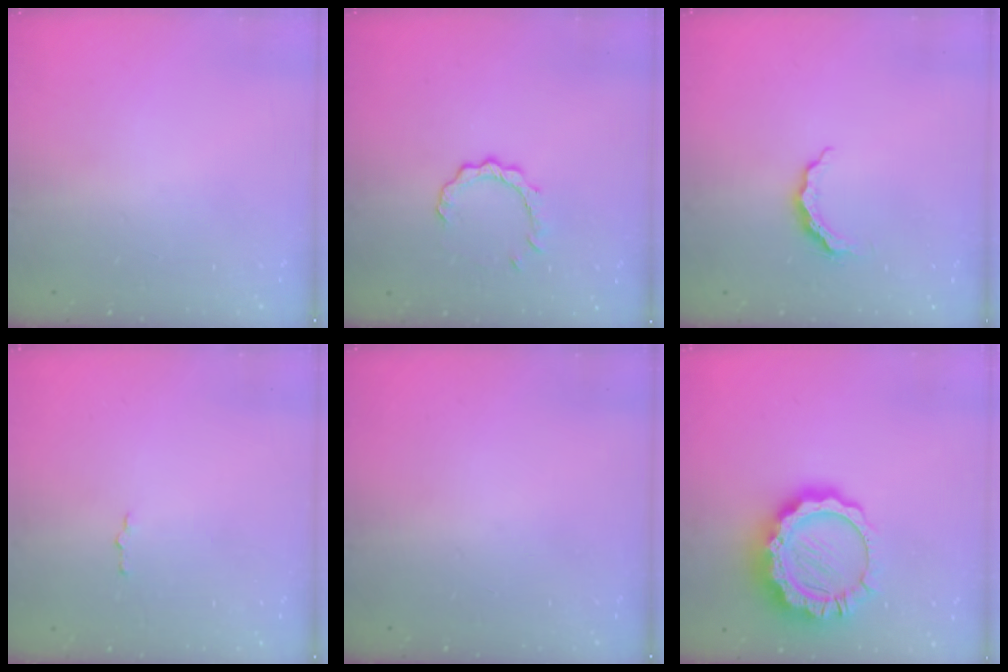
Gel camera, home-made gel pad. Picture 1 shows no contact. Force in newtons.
{"total": 3.7, "press": 3.7, "slide": 0.3}
{"total": 5.9, "press": 5.9, "slide": 0.6}
{"total": 1.5, "press": 1.5, "slide": 0.2}
{"total": 0.0}
{"total": 14.8, "press": 14.7, "slide": 1.2}